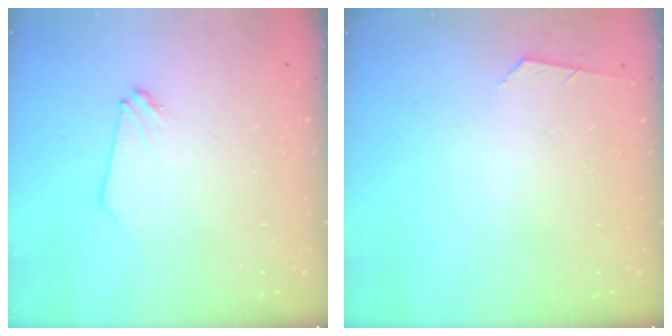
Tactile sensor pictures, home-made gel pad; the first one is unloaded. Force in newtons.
{"total": 2.6, "press": 2.6, "slide": 0.4}